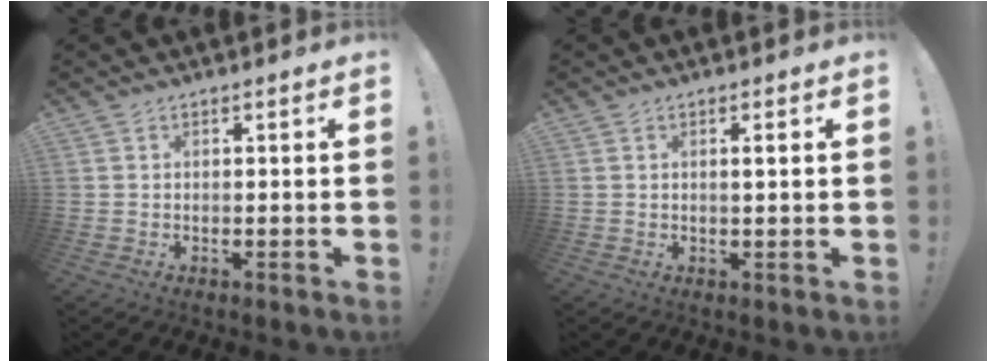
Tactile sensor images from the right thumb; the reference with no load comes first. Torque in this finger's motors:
{"motor_torque": [-0.01, -0.17, 0.08, 0.25, 0.03]}